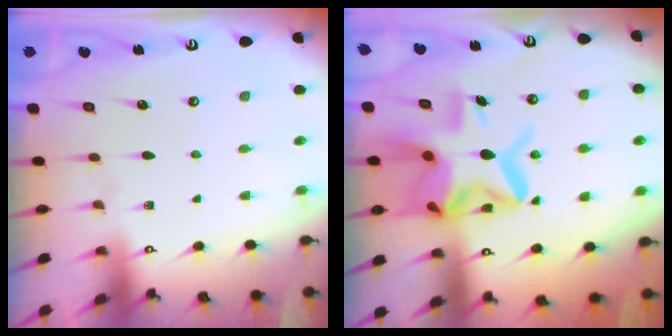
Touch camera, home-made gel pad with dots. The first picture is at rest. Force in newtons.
{"total": 16.0, "press": 15.8, "slide": 2.2}